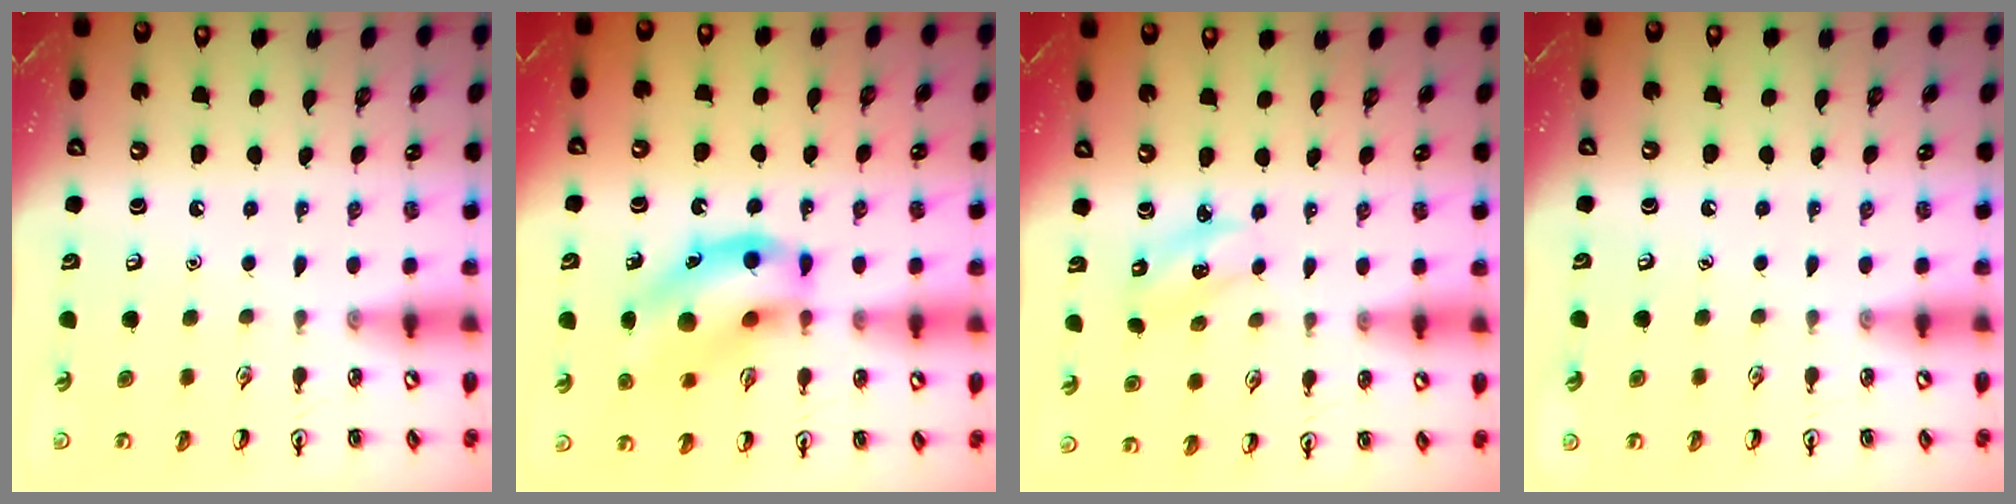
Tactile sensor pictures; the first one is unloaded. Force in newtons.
{"total": 15.9, "press": 15.7, "slide": 2.3}
{"total": 2.5, "press": 2.4, "slide": 0.5}
{"total": 0.0}